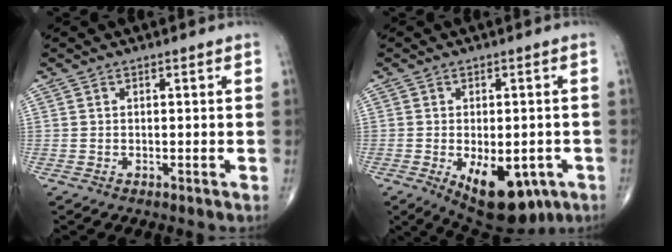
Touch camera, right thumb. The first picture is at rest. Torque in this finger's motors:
{"motor_torque": [-0.09, 0.69, 0.50, 0.24, 0.18]}